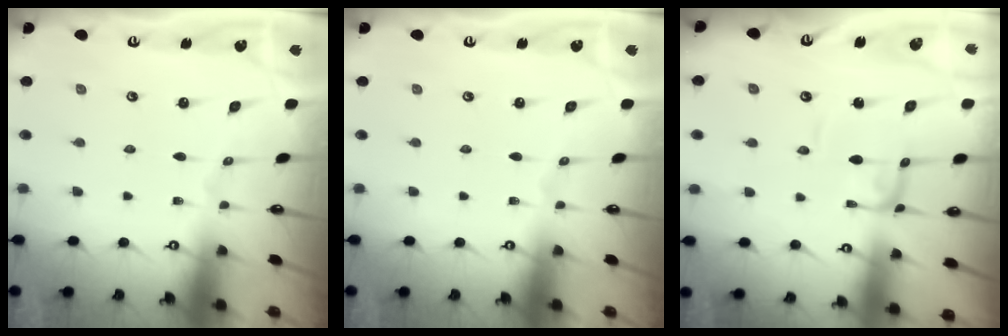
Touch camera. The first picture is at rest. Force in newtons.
{"total": 0.0}
{"total": 0.0}